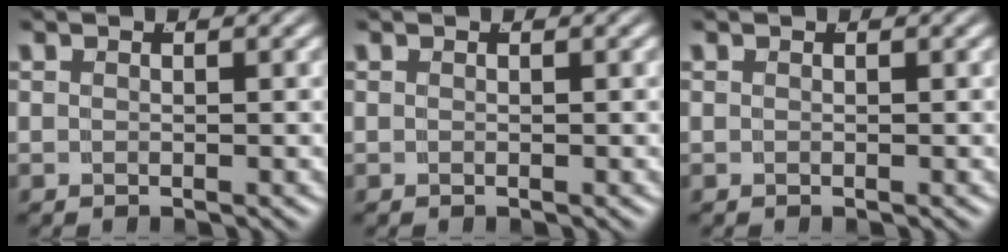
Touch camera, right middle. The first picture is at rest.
{"total": 0.0}
{"total": 0.0}